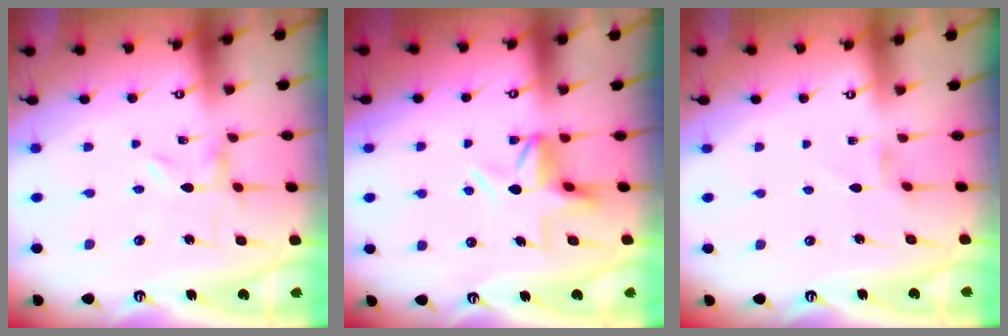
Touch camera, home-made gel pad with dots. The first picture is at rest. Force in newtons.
{"total": 5.5, "press": 5.5, "slide": 0.5}
{"total": 0.5, "press": 0.4, "slide": 0.3}